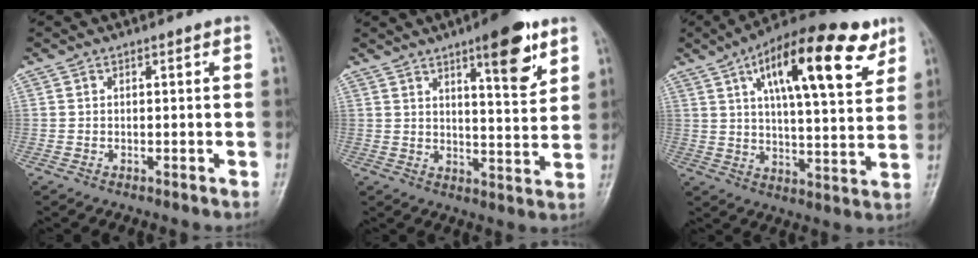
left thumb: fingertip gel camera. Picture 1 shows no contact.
{"total": 11.2, "force": [6.5, 2.9, 8.7], "torque": [-0.105, -0.037, 0.091]}
{"total": 21.6, "force": [10.3, 7.5, 17.4], "torque": [-0.242, -0.019, 0.156]}